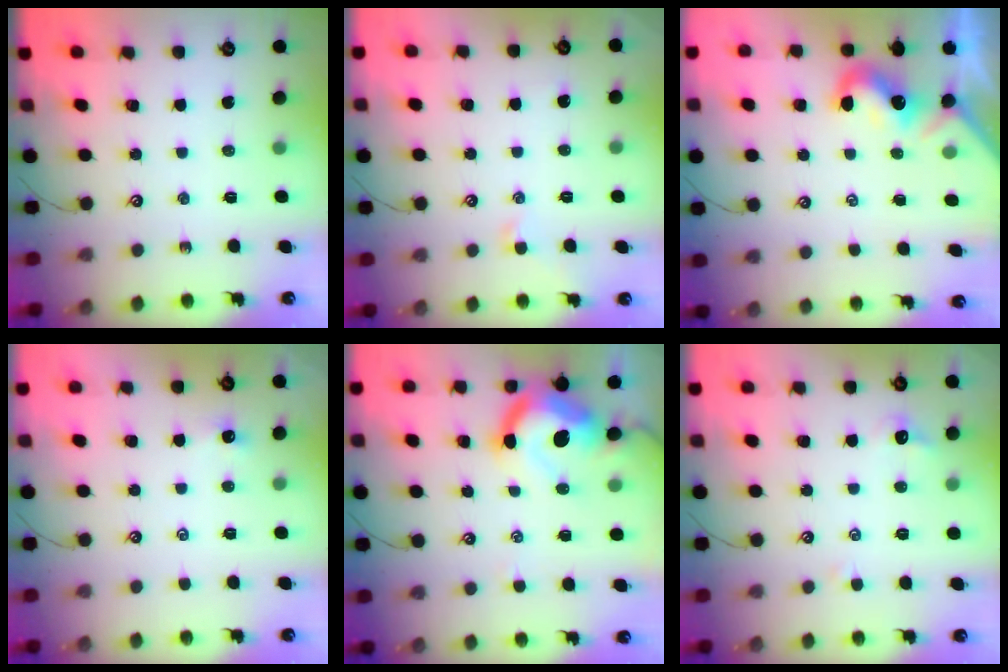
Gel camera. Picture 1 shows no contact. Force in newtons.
{"total": 1.3, "press": 1.1, "slide": 0.7}
{"total": 0.7, "press": 0.4, "slide": 0.6}
{"total": 1.1, "press": 1.1, "slide": 0.3}
{"total": 10.9, "press": 10.7, "slide": 1.8}
{"total": 1.2, "press": 0.9, "slide": 0.8}